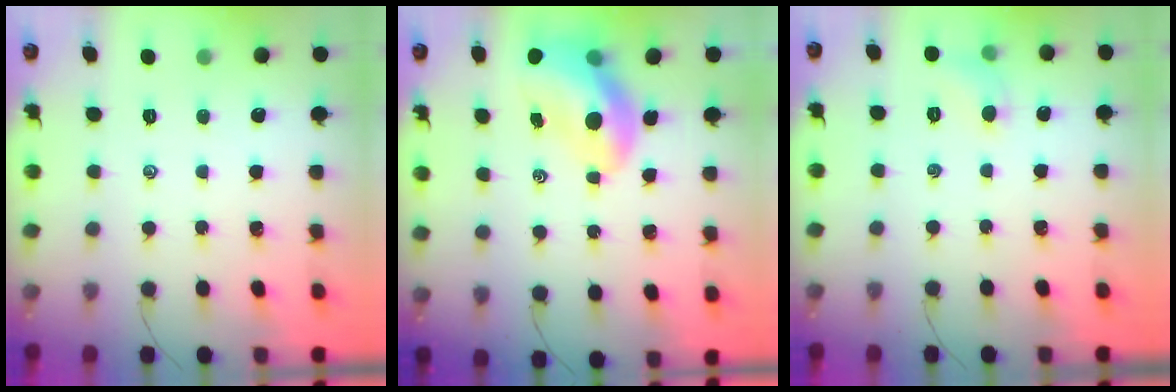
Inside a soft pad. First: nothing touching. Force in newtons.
{"total": 12.4, "press": 11.8, "slide": 3.9}
{"total": 5.5, "press": 5.4, "slide": 1.2}